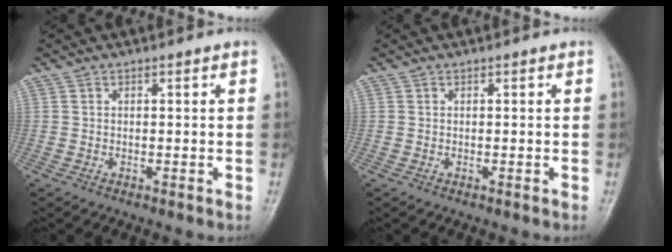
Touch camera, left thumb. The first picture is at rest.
{"total": 0.0}